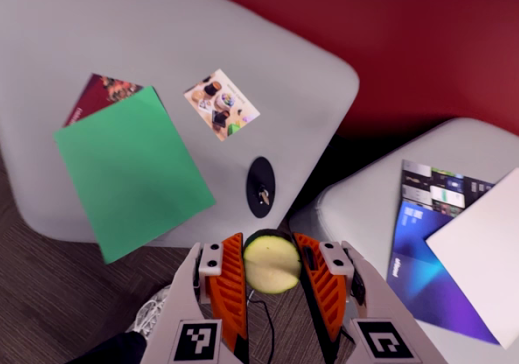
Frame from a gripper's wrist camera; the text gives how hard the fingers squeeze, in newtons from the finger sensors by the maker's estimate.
{"total": 11.7, "left": 11.7, "right": 11.6}